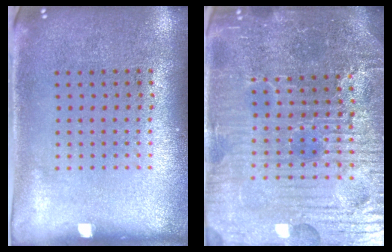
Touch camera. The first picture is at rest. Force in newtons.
{"total": 6.1, "press": 5.7, "slide": 2.3}